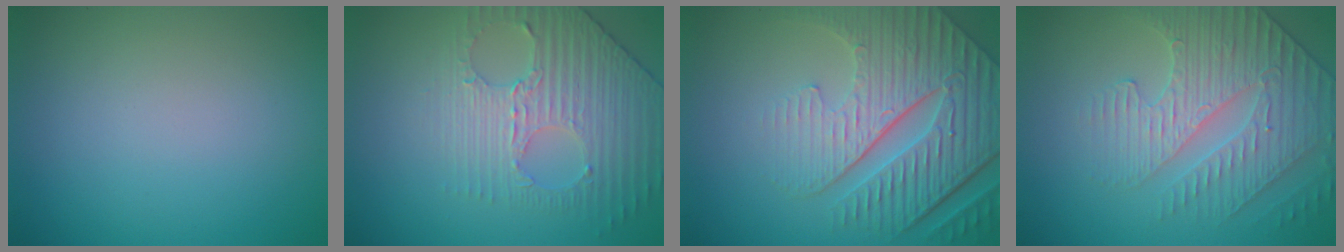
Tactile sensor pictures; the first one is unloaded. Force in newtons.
{"total": 3.9, "press": 3.8, "slide": 0.8}
{"total": 7.5, "press": 6.0, "slide": 4.6}
{"total": 4.2, "press": 4.1, "slide": 0.6}